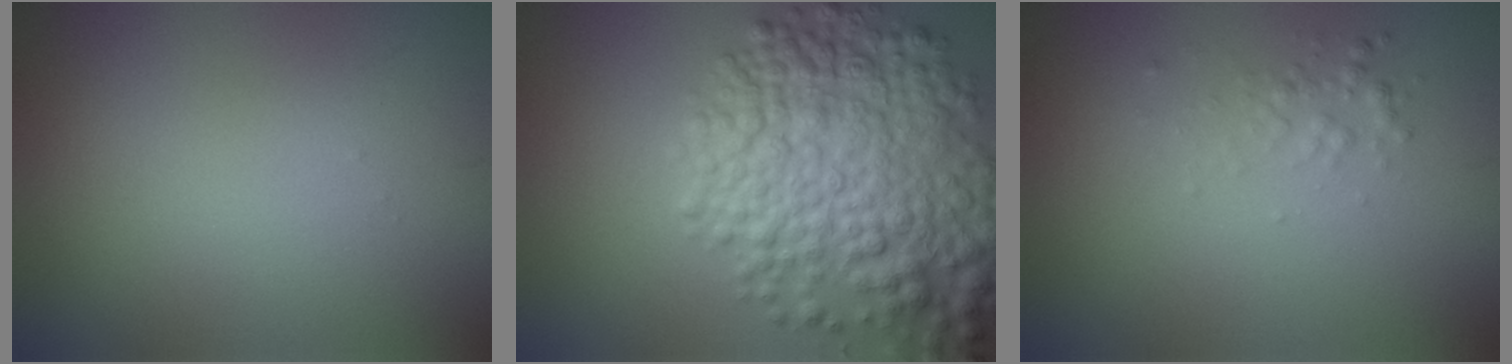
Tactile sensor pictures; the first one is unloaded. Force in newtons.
{"total": 9.0, "press": 9.0, "slide": 0.3}
{"total": 1.2, "press": 1.2, "slide": 0.1}